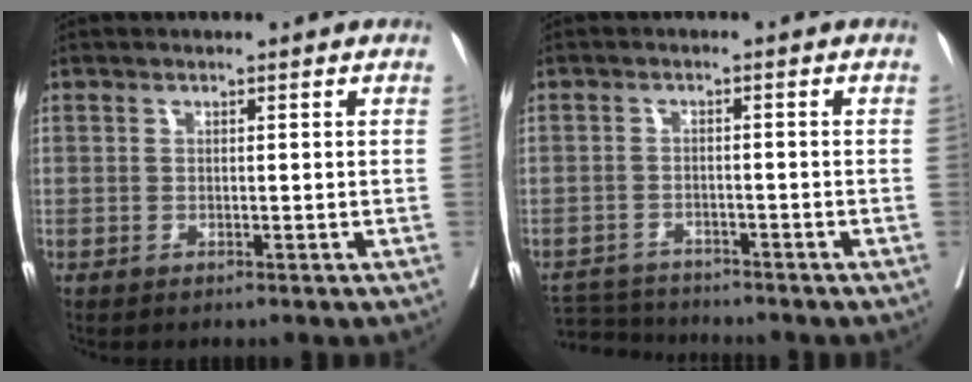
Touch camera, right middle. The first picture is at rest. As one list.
[{"total": 5.8, "force": [-5.7, 0.5, 0.2], "torque": [-0.001, -0.007, -0.100]}]